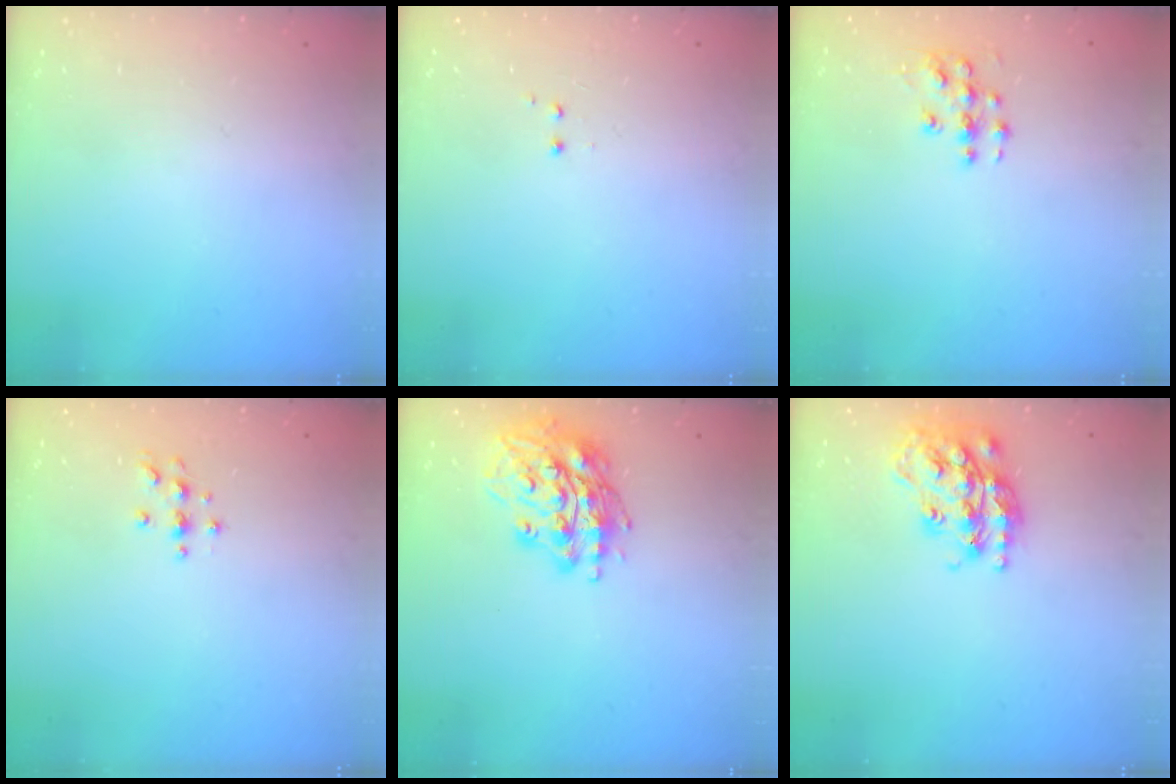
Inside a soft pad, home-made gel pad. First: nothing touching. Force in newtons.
{"total": 1.2, "press": 1.0, "slide": 0.6}
{"total": 6.1, "press": 6.1, "slide": 0.4}
{"total": 4.0, "press": 3.9, "slide": 0.5}
{"total": 16.0, "press": 16.0, "slide": 1.4}
{"total": 20.0, "press": 19.9, "slide": 1.3}